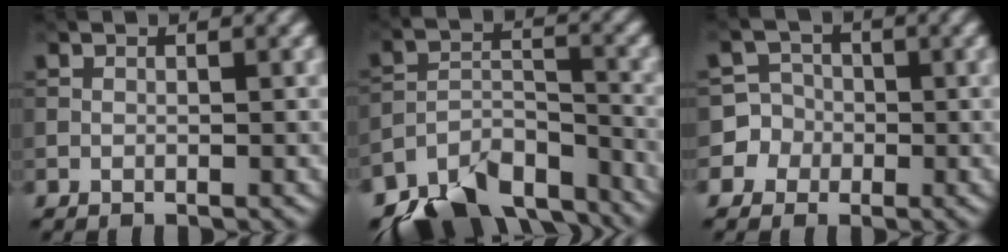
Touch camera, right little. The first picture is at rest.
{"total": 11.5, "force": [-9.6, 4.9, 4.1], "torque": [-0.067, -0.006, -0.144]}
{"total": 5.0, "force": [-1.6, 4.7, 0.1], "torque": [0.015, 0.016, -0.045]}